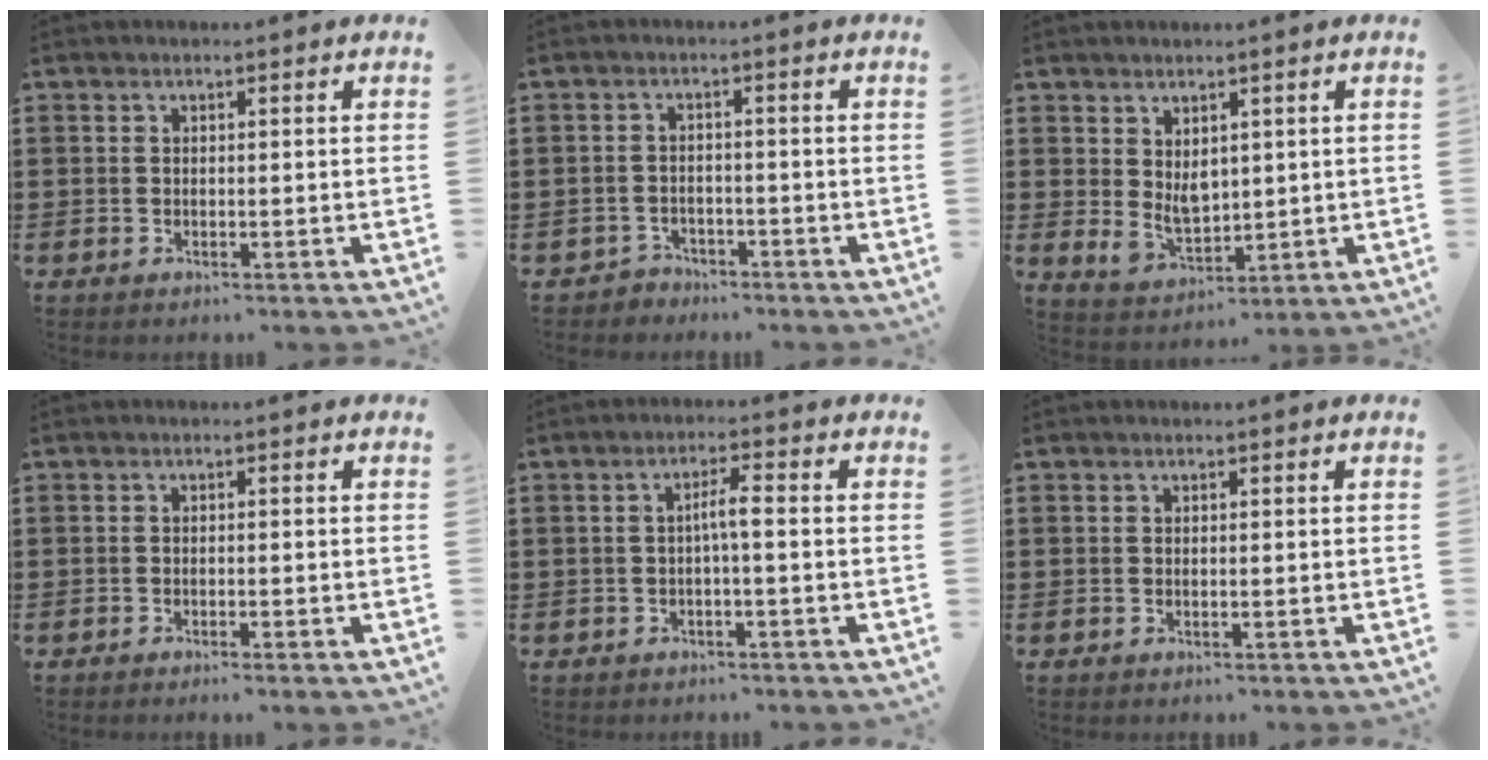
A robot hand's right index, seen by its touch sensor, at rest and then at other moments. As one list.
[{"total": 2.2, "force": [-2.1, 0.6, -0.1], "torque": [-0.005, 0.003, -0.047]}, {"total": 3.9, "force": [1.4, 2.9, 2.2], "torque": [-0.034, -0.003, 0.026]}, {"total": 0.8, "force": [-0.7, -0.2, 0.3], "torque": [-0.007, -0.003, -0.014]}, {"total": 2.9, "force": [-0.4, 0.2, 2.8], "torque": [-0.054, 0.003, -0.010]}, {"total": 0.0}]